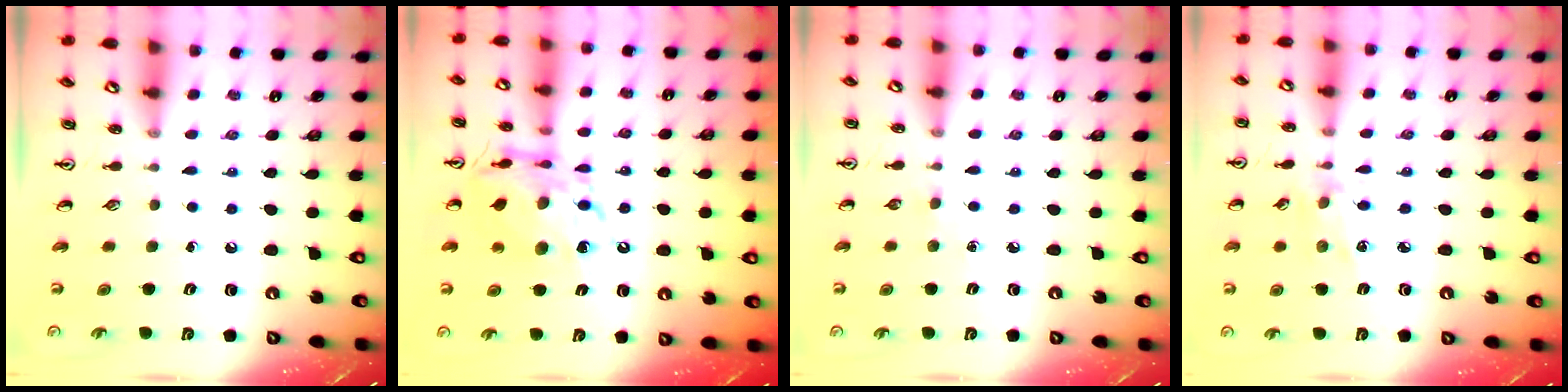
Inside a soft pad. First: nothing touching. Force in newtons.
{"total": 14.2, "press": 14.1, "slide": 1.6}
{"total": 2.7, "press": 2.7, "slide": 0.4}
{"total": 2.8, "press": 2.8, "slide": 0.5}